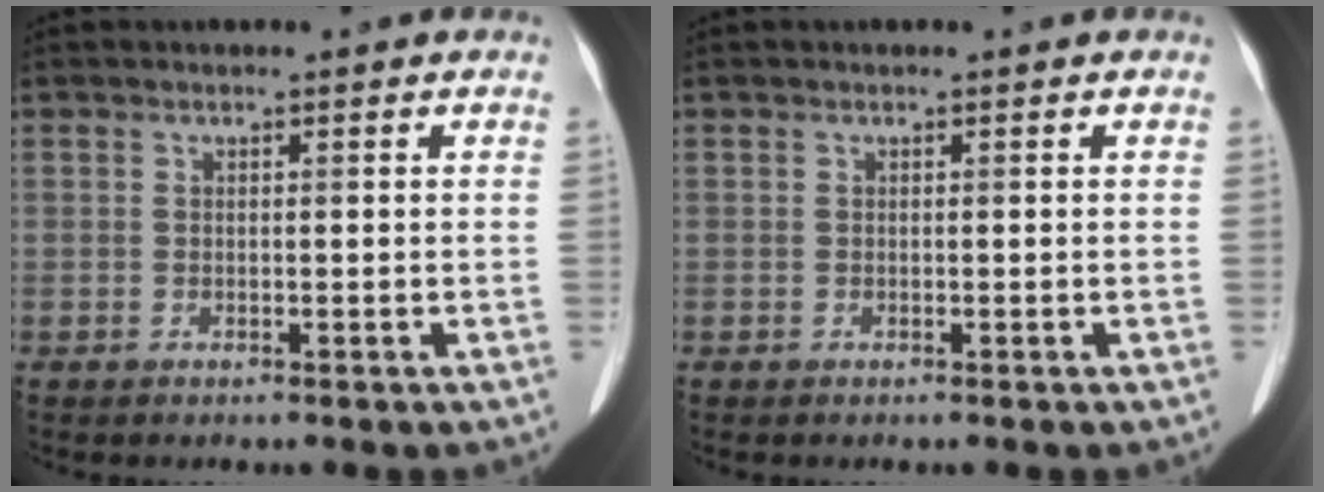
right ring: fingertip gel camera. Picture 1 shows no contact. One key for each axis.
{"total": 0.0}